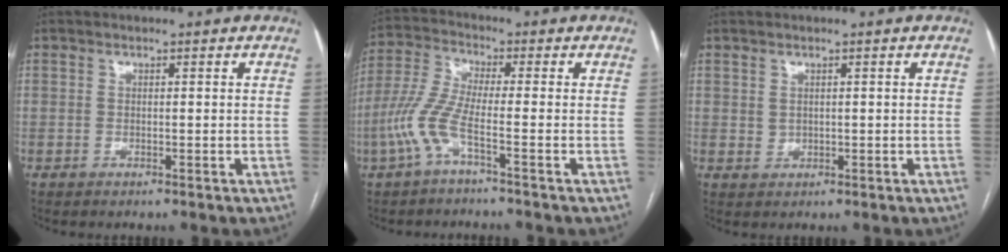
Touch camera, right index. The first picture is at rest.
{"total": 6.6, "force": [-2.9, 0.3, 5.9], "torque": [-0.143, 0.008, -0.067]}
{"total": 1.1, "force": [0.4, 1.0, 0.4], "torque": [-0.005, -0.002, 0.010]}